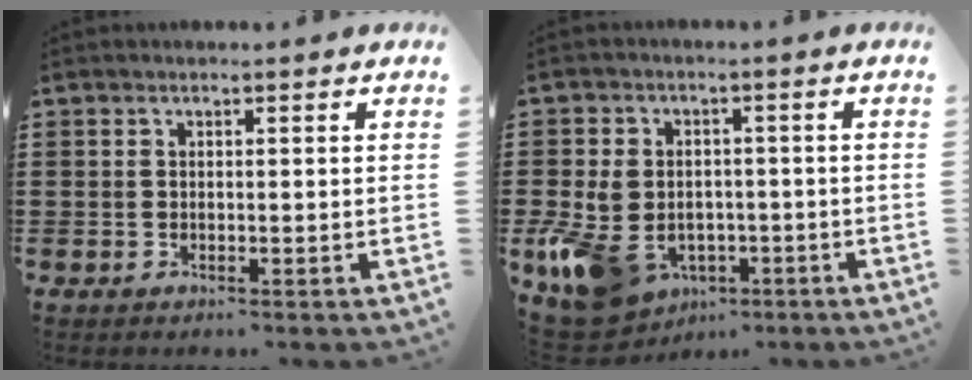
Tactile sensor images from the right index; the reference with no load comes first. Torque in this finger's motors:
{"motor_torque": [2.14, 0.00, 1.05, 0.21]}